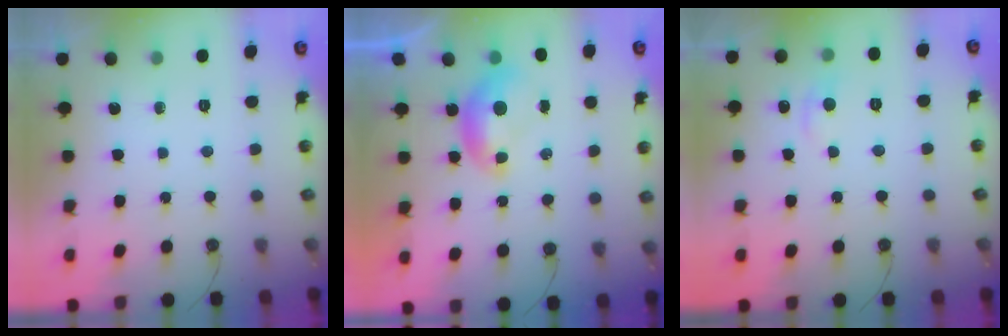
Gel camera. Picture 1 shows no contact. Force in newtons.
{"total": 0.0}
{"total": 1.3, "press": 0.9, "slide": 0.9}